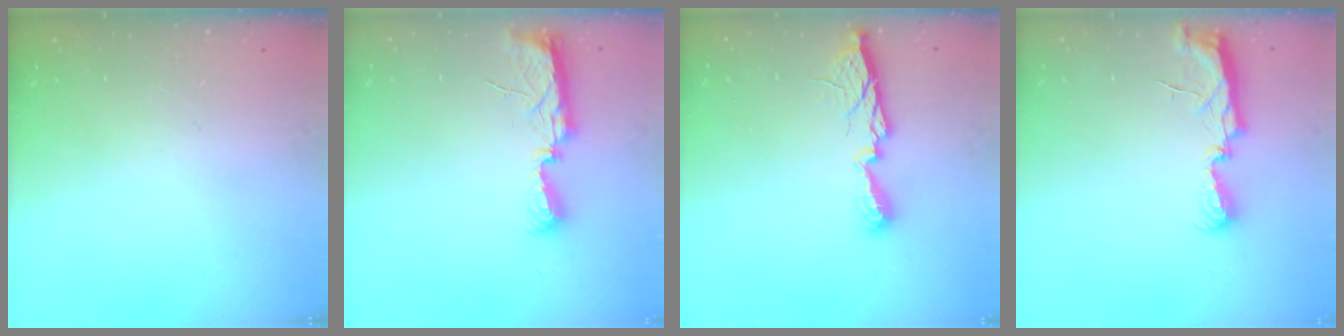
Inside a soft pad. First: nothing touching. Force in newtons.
{"total": 7.9, "press": 7.8, "slide": 0.8}
{"total": 9.9, "press": 9.9, "slide": 0.3}
{"total": 7.3, "press": 7.3, "slide": 0.5}